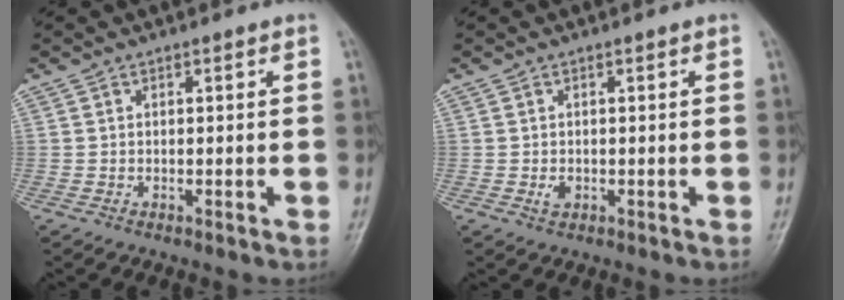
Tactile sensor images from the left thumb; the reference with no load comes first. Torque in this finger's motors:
{"motor_torque": [0.11, 0.24, 0.19, 0.07, 0.00]}